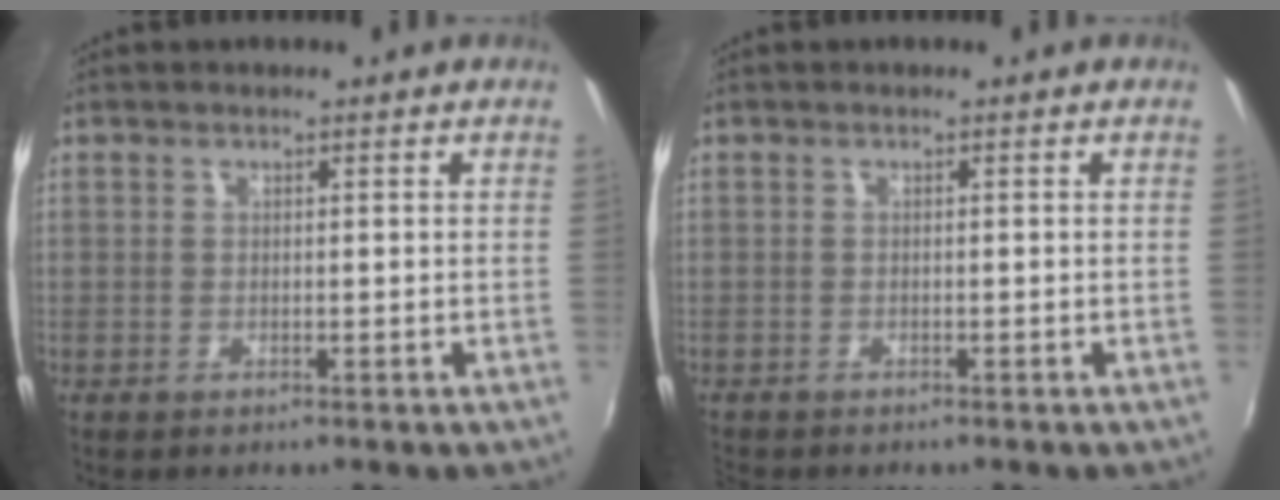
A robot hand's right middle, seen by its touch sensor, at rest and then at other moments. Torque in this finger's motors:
{"motor_torque": [0.13, -0.20, 0.05, 0.04]}